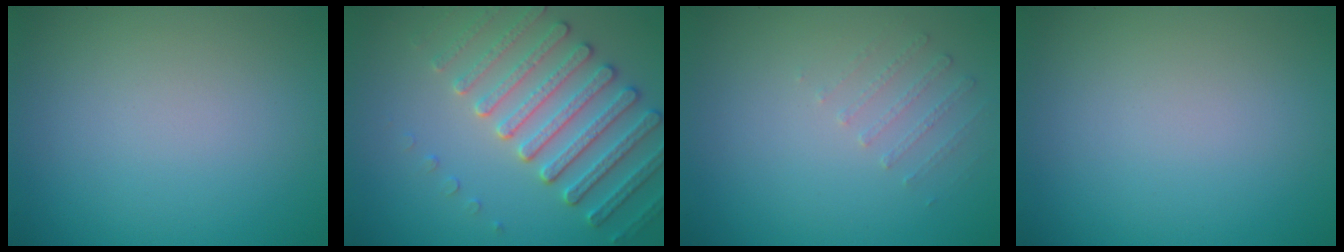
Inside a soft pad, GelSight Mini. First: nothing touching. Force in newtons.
{"total": 4.9, "press": 4.7, "slide": 1.3}
{"total": 1.1, "press": 0.7, "slide": 0.8}
{"total": 0.0}